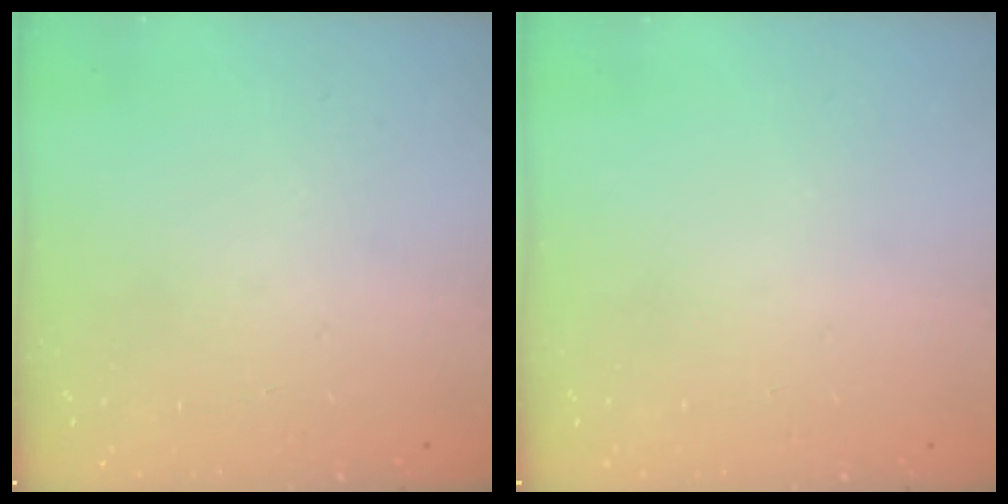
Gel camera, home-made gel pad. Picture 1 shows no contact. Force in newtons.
{"total": 0.0}